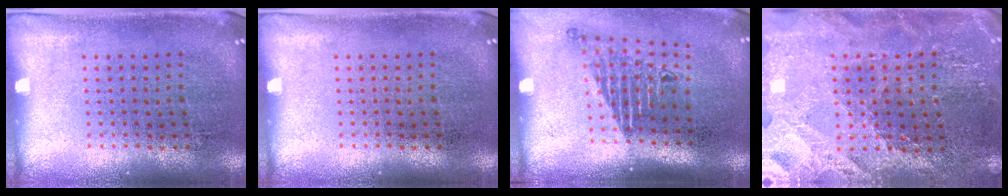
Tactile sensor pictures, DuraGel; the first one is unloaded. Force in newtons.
{"total": 0.0}
{"total": 1.7, "press": 1.2, "slide": 1.2}
{"total": 2.6, "press": 2.6, "slide": 0.4}